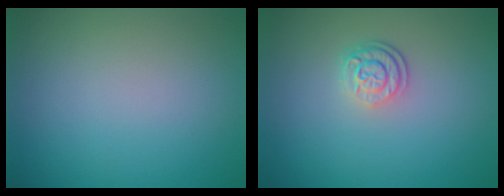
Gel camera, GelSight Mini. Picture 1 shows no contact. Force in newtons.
{"total": 2.6, "press": 1.9, "slide": 1.7}